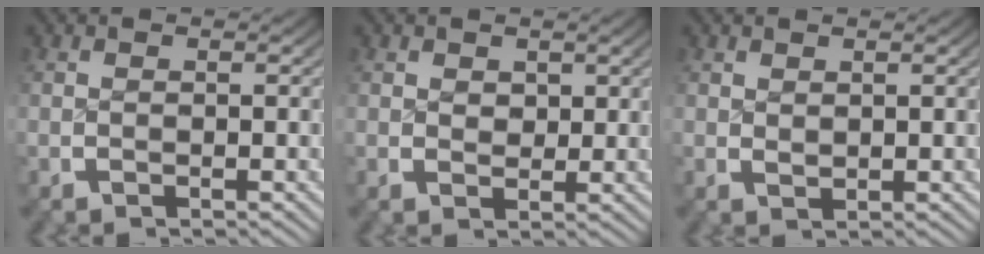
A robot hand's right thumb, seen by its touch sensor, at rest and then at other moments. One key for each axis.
{"total": 1.5, "fx": 0.9, "fy": 1.1, "fz": 0.5, "tx": -0.006, "ty": -0.017, "tz": 0.025}
{"total": 0.9, "fx": 0.7, "fy": 0.3, "fz": 0.3, "tx": -0.002, "ty": -0.003, "tz": 0.022}